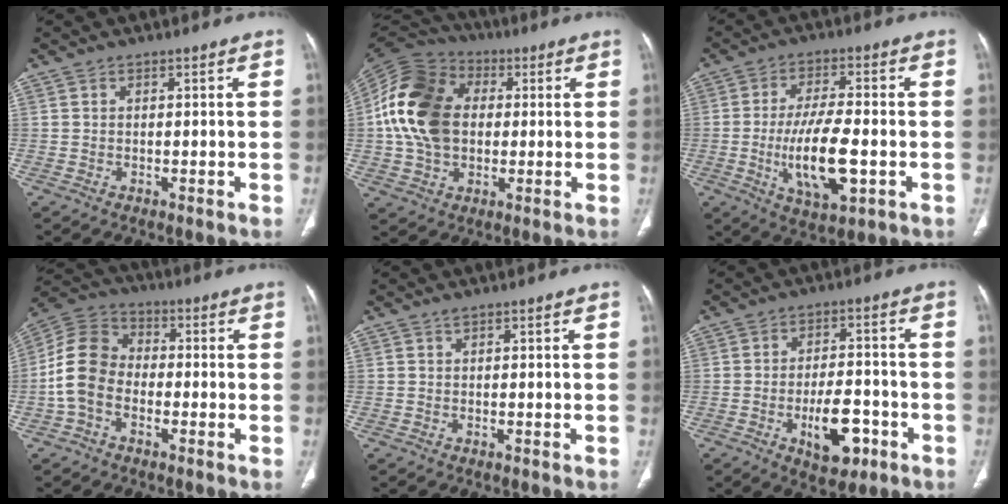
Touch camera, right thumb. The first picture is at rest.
{"total": 18.9, "force": [1.5, 13.7, 12.9], "torque": [-0.238, 0.021, 0.020]}
{"total": 13.0, "force": [-2.8, 4.7, 11.8], "torque": [-0.211, -0.001, -0.044]}
{"total": 10.8, "force": [-2.4, 7.8, 7.1], "torque": [-0.134, 0.033, -0.061]}
{"total": 0.0}
{"total": 10.3, "force": [-4.2, 5.2, 7.8], "torque": [-0.102, 0.021, -0.058]}